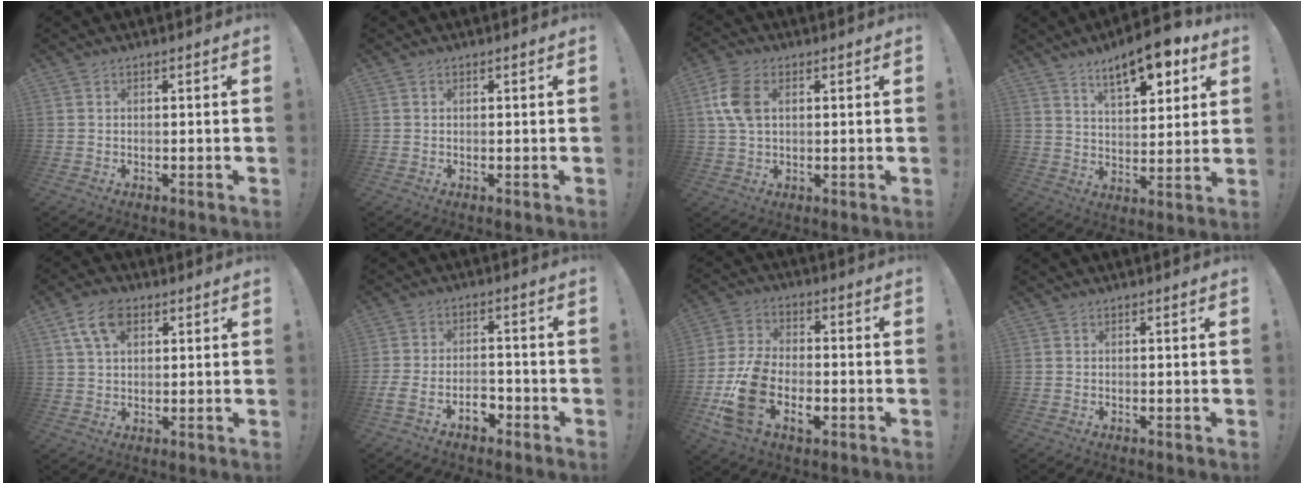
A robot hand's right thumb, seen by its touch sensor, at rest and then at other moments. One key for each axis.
{"total": 0.0}
{"total": 8.6, "fx": 2.2, "fy": 5.6, "fz": 6.1, "tx": -0.138, "ty": 0.006, "tz": 0.042}
{"total": 14.0, "fx": 8.8, "fy": 5.0, "fz": 9.7, "tx": -0.138, "ty": -0.046, "tz": 0.145}
{"total": 8.9, "fx": 4.0, "fy": 5.5, "fz": 5.8, "tx": -0.112, "ty": 0.000, "tz": 0.075}
{"total": 7.8, "fx": -4.7, "fy": 4.6, "fz": 4.2, "tx": -0.078, "ty": 0.029, "tz": -0.082}
{"total": 14.2, "fx": -5.6, "fy": 9.1, "fz": 9.4, "tx": -0.188, "ty": 0.027, "tz": -0.099}
{"total": 0.0}